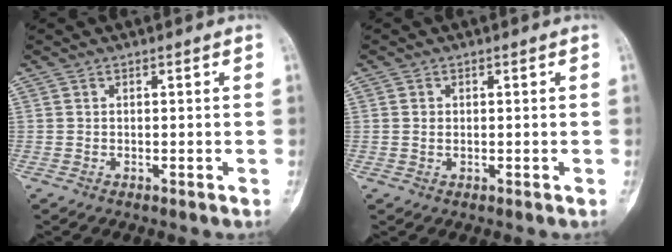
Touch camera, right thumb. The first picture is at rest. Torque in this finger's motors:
{"motor_torque": [-0.45, -0.32, 0.23, 0.17, -0.06]}